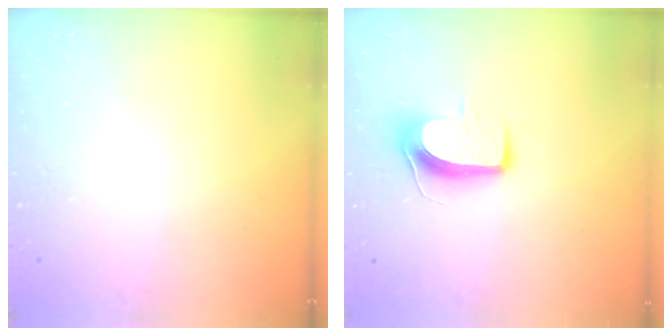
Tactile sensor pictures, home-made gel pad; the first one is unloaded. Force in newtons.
{"total": 8.9, "press": 8.9, "slide": 0.3}